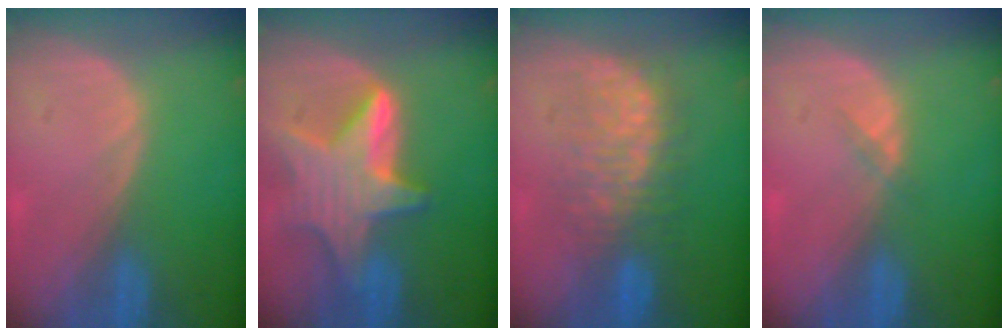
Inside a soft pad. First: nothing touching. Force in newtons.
{"total": 9.5, "press": 9.5, "slide": 0.7}
{"total": 7.8, "press": 7.8, "slide": 0.4}
{"total": 1.3, "press": 0.9, "slide": 0.9}